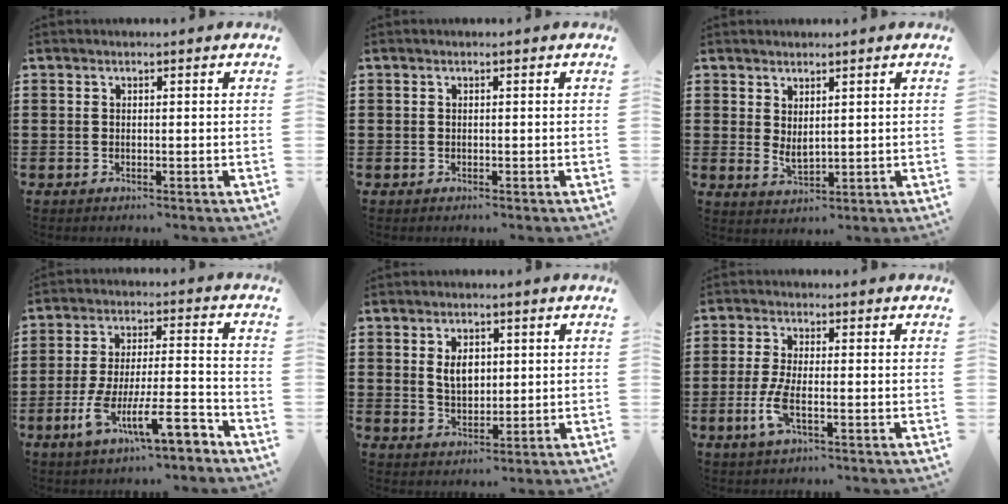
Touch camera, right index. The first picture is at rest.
{"total": 0.0}
{"total": 2.3, "force": [1.3, 1.0, 1.6], "torque": [-0.032, 0.002, 0.024]}
{"total": 12.7, "force": [-7.5, 2.8, 9.9], "torque": [-0.194, 0.003, -0.138]}
{"total": 4.1, "force": [1.0, 2.6, 3.0], "torque": [-0.058, 0.008, 0.015]}
{"total": 4.8, "force": [-1.7, 1.1, 4.3], "torque": [-0.107, -0.016, -0.038]}